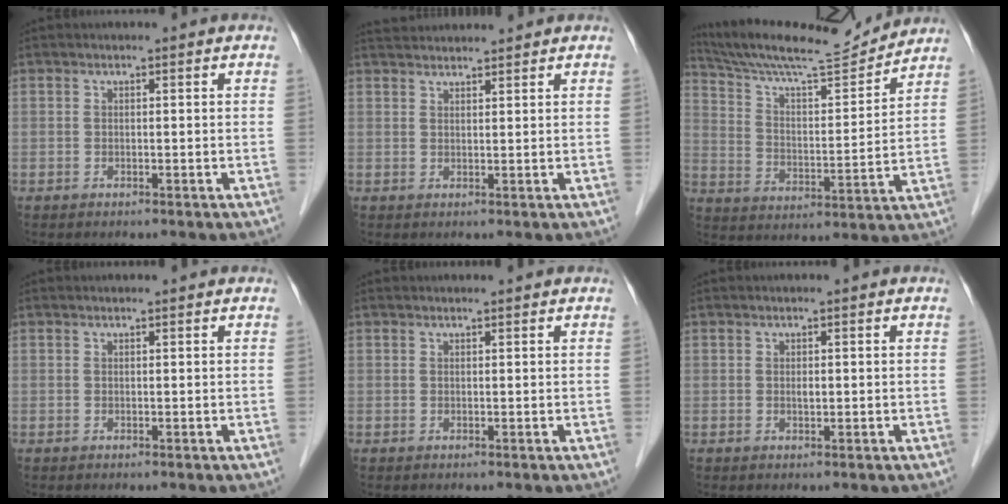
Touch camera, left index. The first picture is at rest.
{"total": 5.4, "force": [5.2, 0.5, 1.3], "torque": [-0.023, 0.035, 0.084]}
{"total": 16.1, "force": [15.4, 0.7, 4.8], "torque": [-0.097, -0.007, 0.248]}
{"total": 0.7, "force": [0.7, 0.0, 0.1], "torque": [-0.005, 0.007, 0.011]}
{"total": 1.2, "force": [1.2, 0.1, 0.2], "torque": [-0.005, 0.011, 0.018]}
{"total": 0.6, "force": [0.1, 0.3, 0.5], "torque": [-0.009, -0.003, 0.001]}